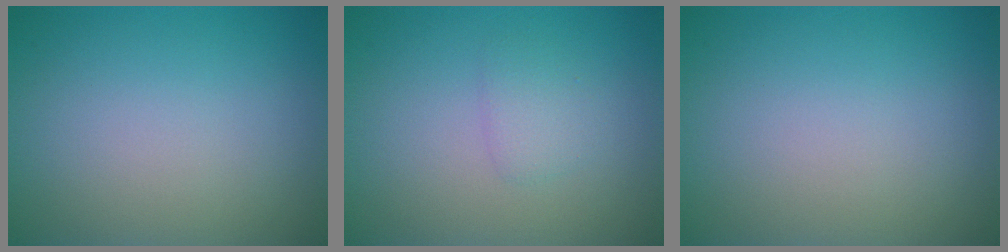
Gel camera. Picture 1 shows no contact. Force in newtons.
{"total": 1.3, "press": 1.3, "slide": 0.0}
{"total": 0.0}